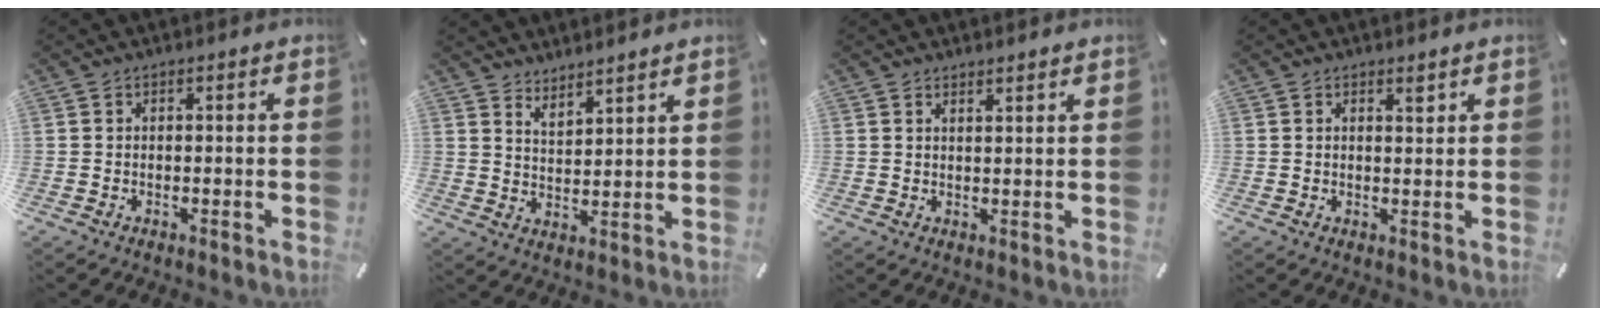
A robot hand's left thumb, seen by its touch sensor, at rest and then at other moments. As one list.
[{"total": 4.0, "force": [4.0, 0.0, -0.5], "torque": [0.000, -0.028, 0.077]}, {"total": 1.5, "force": [1.4, -0.3, 0.2], "torque": [-0.004, -0.007, 0.027]}, {"total": 1.7, "force": [1.1, 0.6, 1.2], "torque": [-0.016, -0.004, 0.019]}]